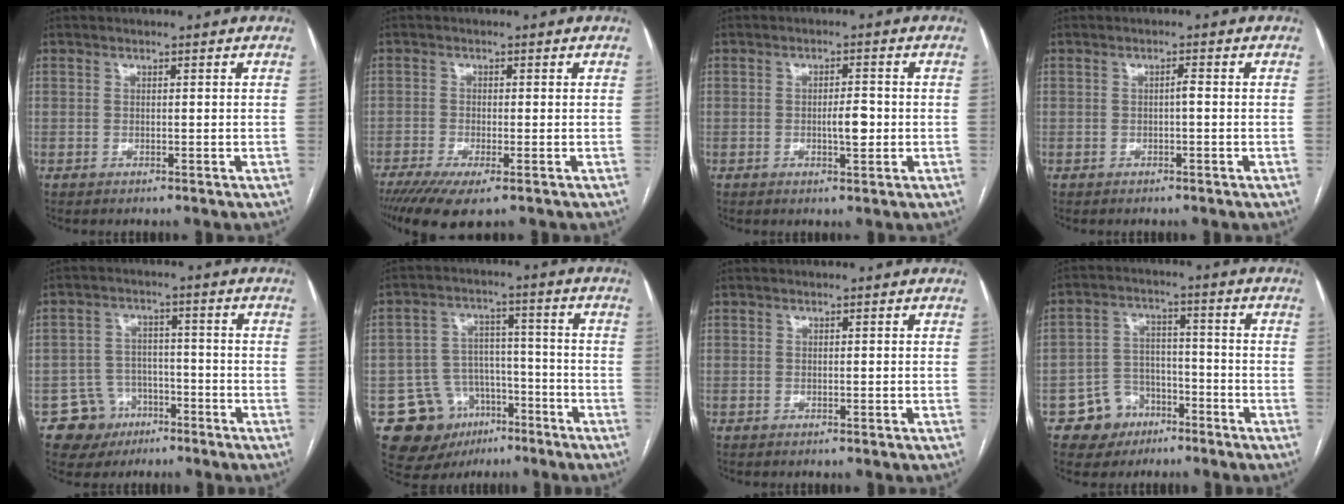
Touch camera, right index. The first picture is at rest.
{"total": 7.3, "force": [-4.7, 1.4, 5.4], "torque": [-0.086, -0.018, -0.078]}
{"total": 3.5, "force": [-0.5, 0.9, 3.3], "torque": [-0.053, 0.001, -0.006]}
{"total": 1.0, "force": [-0.2, 0.1, 1.0], "torque": [-0.015, 0.002, -0.003]}
{"total": 6.6, "force": [-3.5, 5.6, 0.1], "torque": [0.011, 0.014, -0.049]}
{"total": 11.7, "force": [-6.3, 9.2, 3.4], "torque": [-0.049, 0.046, -0.086]}
{"total": 0.0}
{"total": 7.1, "force": [-4.1, 5.7, 1.1], "torque": [-0.010, 0.015, -0.059]}